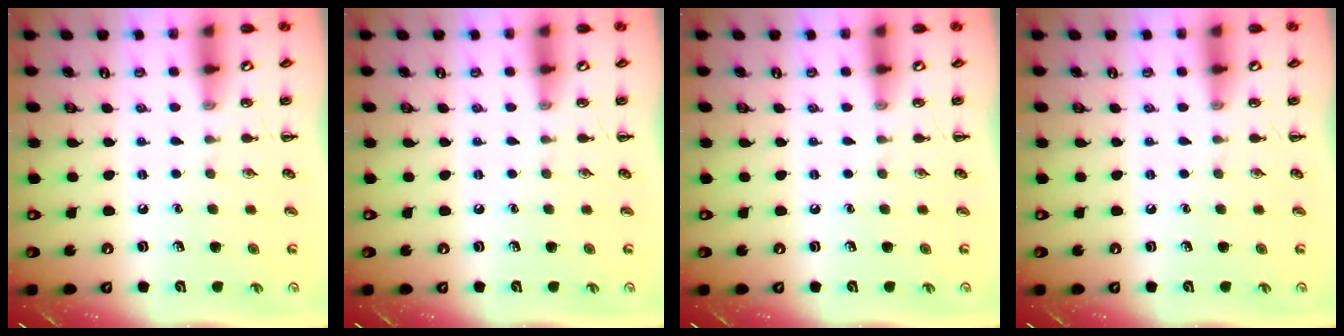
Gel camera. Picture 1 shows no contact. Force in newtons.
{"total": 0.0}
{"total": 0.0}
{"total": 0.0}